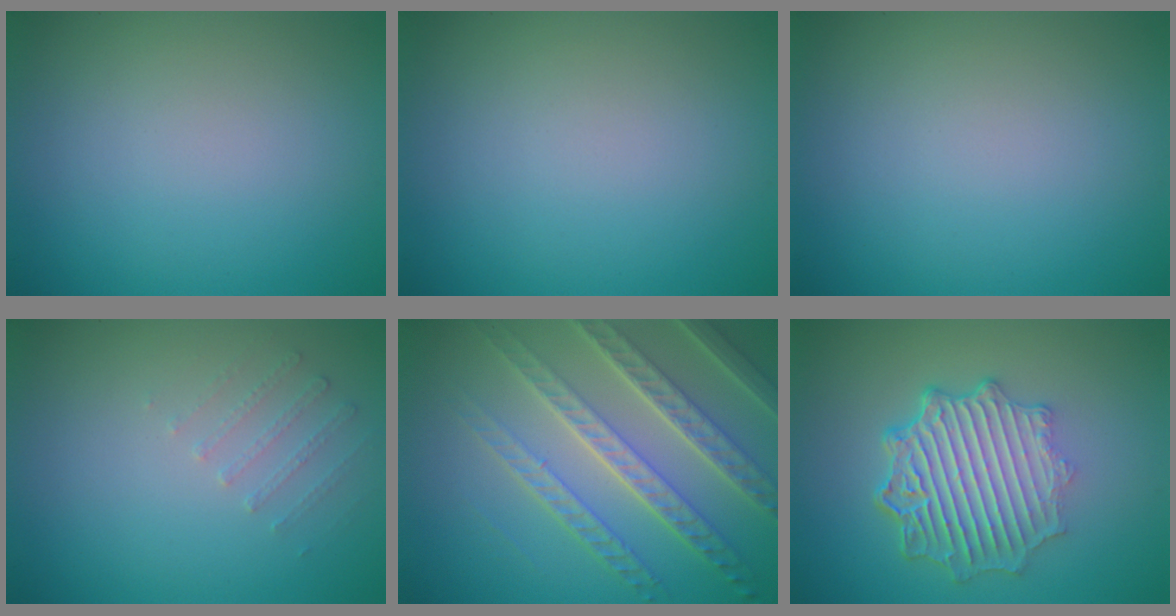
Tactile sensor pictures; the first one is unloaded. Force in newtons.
{"total": 0.0}
{"total": 0.0}
{"total": 1.1, "press": 0.7, "slide": 0.8}
{"total": 7.7, "press": 5.4, "slide": 5.5}
{"total": 7.0, "press": 5.3, "slide": 4.6}